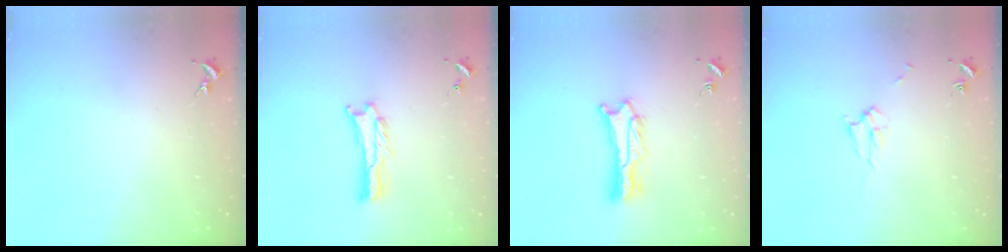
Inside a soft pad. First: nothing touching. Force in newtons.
{"total": 1.0, "press": 1.0, "slide": 0.2}
{"total": 3.3, "press": 3.3, "slide": 0.5}
{"total": 2.3, "press": 2.3, "slide": 0.3}